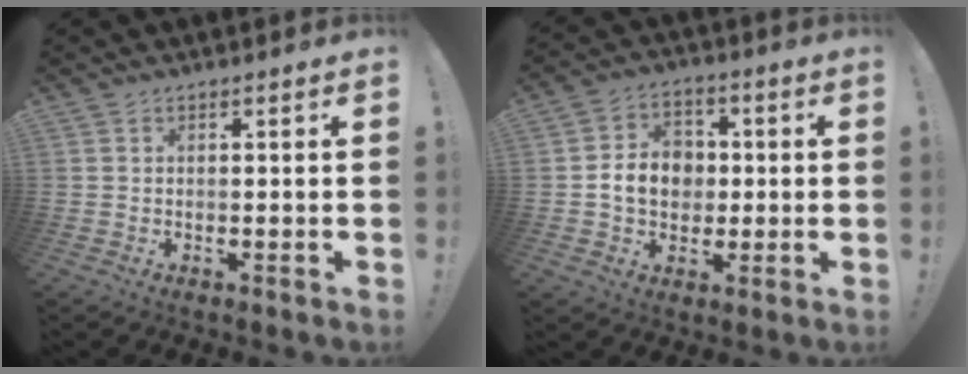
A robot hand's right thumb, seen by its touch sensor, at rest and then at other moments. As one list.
[{"total": 11.3, "force": [-0.2, 9.4, 6.1], "torque": [-0.110, 0.014, 0.004]}]